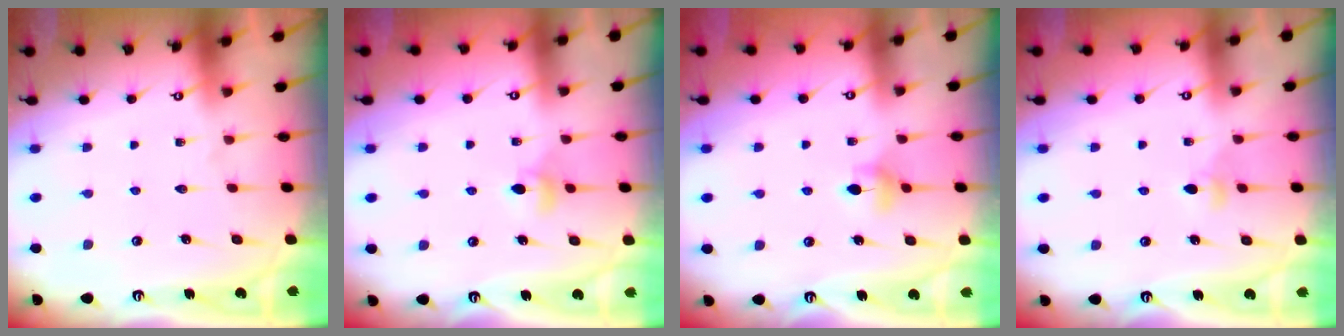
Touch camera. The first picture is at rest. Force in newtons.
{"total": 5.4, "press": 5.3, "slide": 1.0}
{"total": 5.0, "press": 4.9, "slide": 0.9}
{"total": 3.2, "press": 3.1, "slide": 0.7}